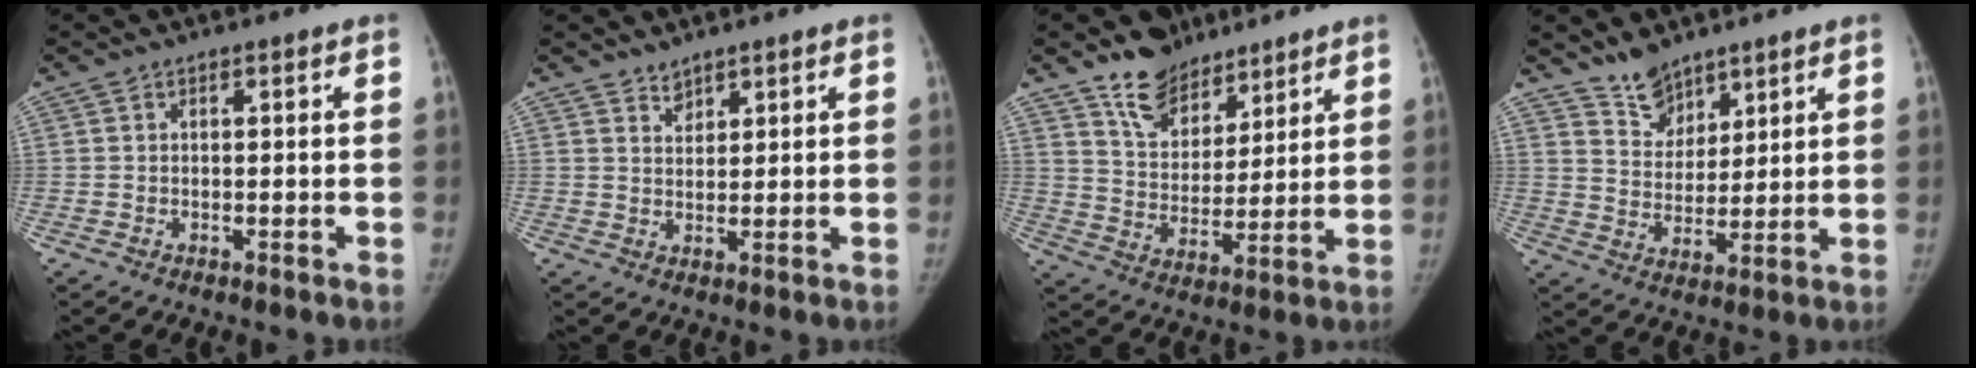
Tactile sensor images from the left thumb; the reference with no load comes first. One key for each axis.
{"total": 2.2, "fx": 2.0, "fy": 1.1, "fz": 0.2, "tx": 0.013, "ty": -0.015, "tz": 0.033}
{"total": 11.4, "fx": 8.5, "fy": 6.7, "fz": 3.6, "tx": -0.023, "ty": -0.060, "tz": 0.157}
{"total": 6.9, "fx": 5.7, "fy": 3.5, "fz": 1.5, "tx": 0.003, "ty": -0.049, "tz": 0.114}